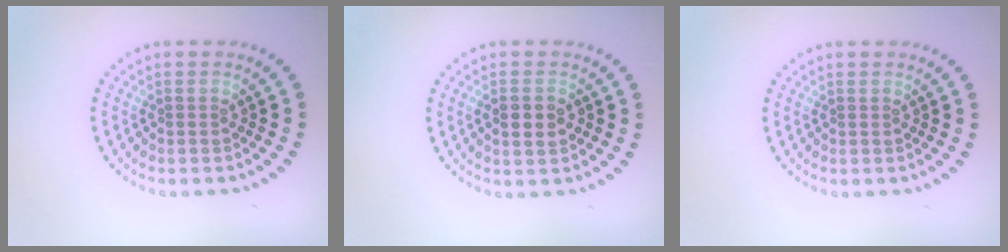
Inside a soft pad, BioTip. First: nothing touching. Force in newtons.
{"total": 2.4, "press": 2.3, "slide": 0.3}
{"total": 0.0}